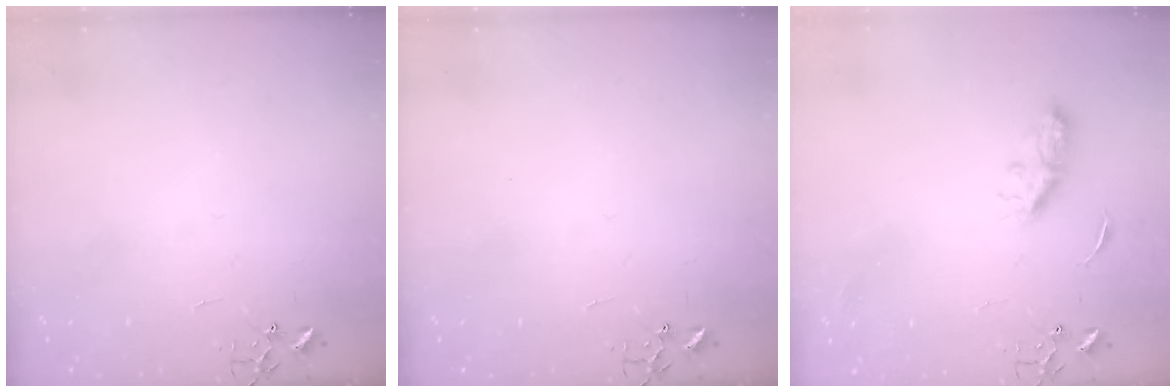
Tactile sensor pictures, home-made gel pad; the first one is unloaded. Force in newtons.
{"total": 0.0}
{"total": 7.2, "press": 7.2, "slide": 0.3}